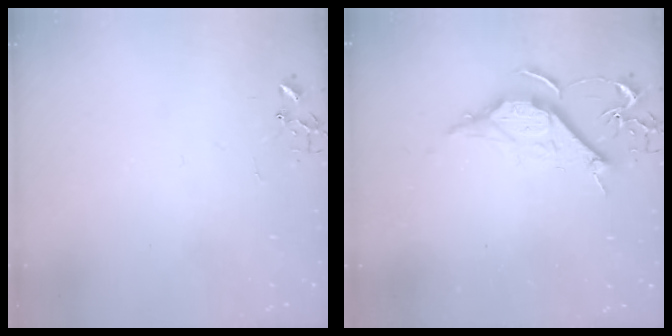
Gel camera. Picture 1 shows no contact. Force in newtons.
{"total": 10.7, "press": 10.7, "slide": 0.7}